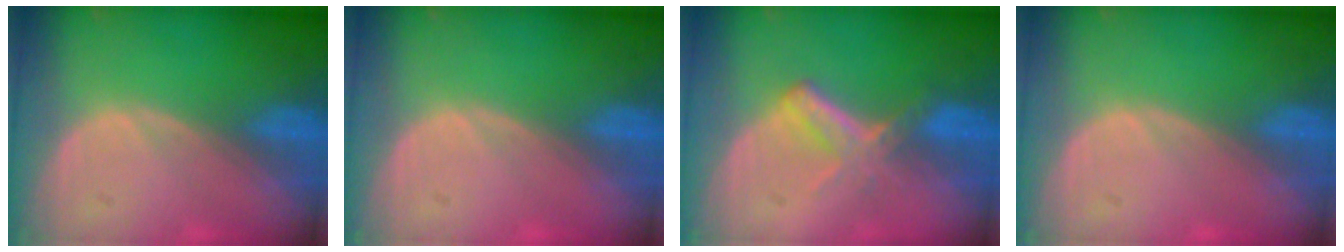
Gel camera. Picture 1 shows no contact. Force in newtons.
{"total": 0.6, "press": 0.2, "slide": 0.5}
{"total": 5.6, "press": 4.8, "slide": 2.8}
{"total": 0.6, "press": 0.1, "slide": 0.6}